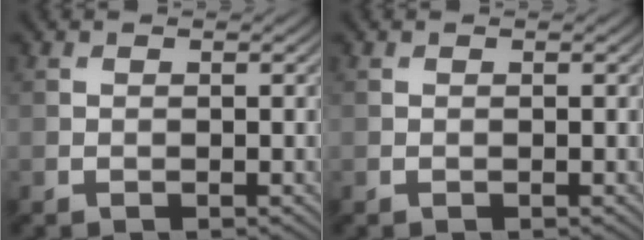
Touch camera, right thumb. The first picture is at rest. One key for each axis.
{"total": 0.0}